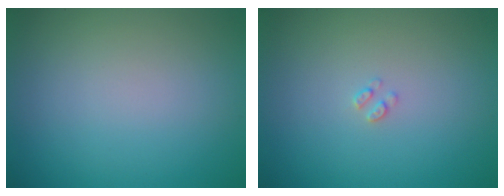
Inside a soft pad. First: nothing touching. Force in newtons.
{"total": 0.7, "press": 0.6, "slide": 0.1}